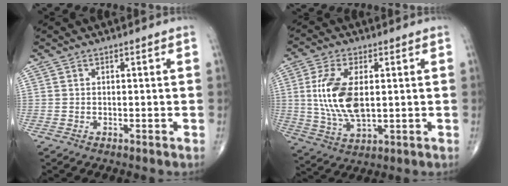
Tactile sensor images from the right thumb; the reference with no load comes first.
{"total": 12.3, "force": [1.3, 6.0, 10.7], "torque": [-0.219, -0.010, 0.032]}